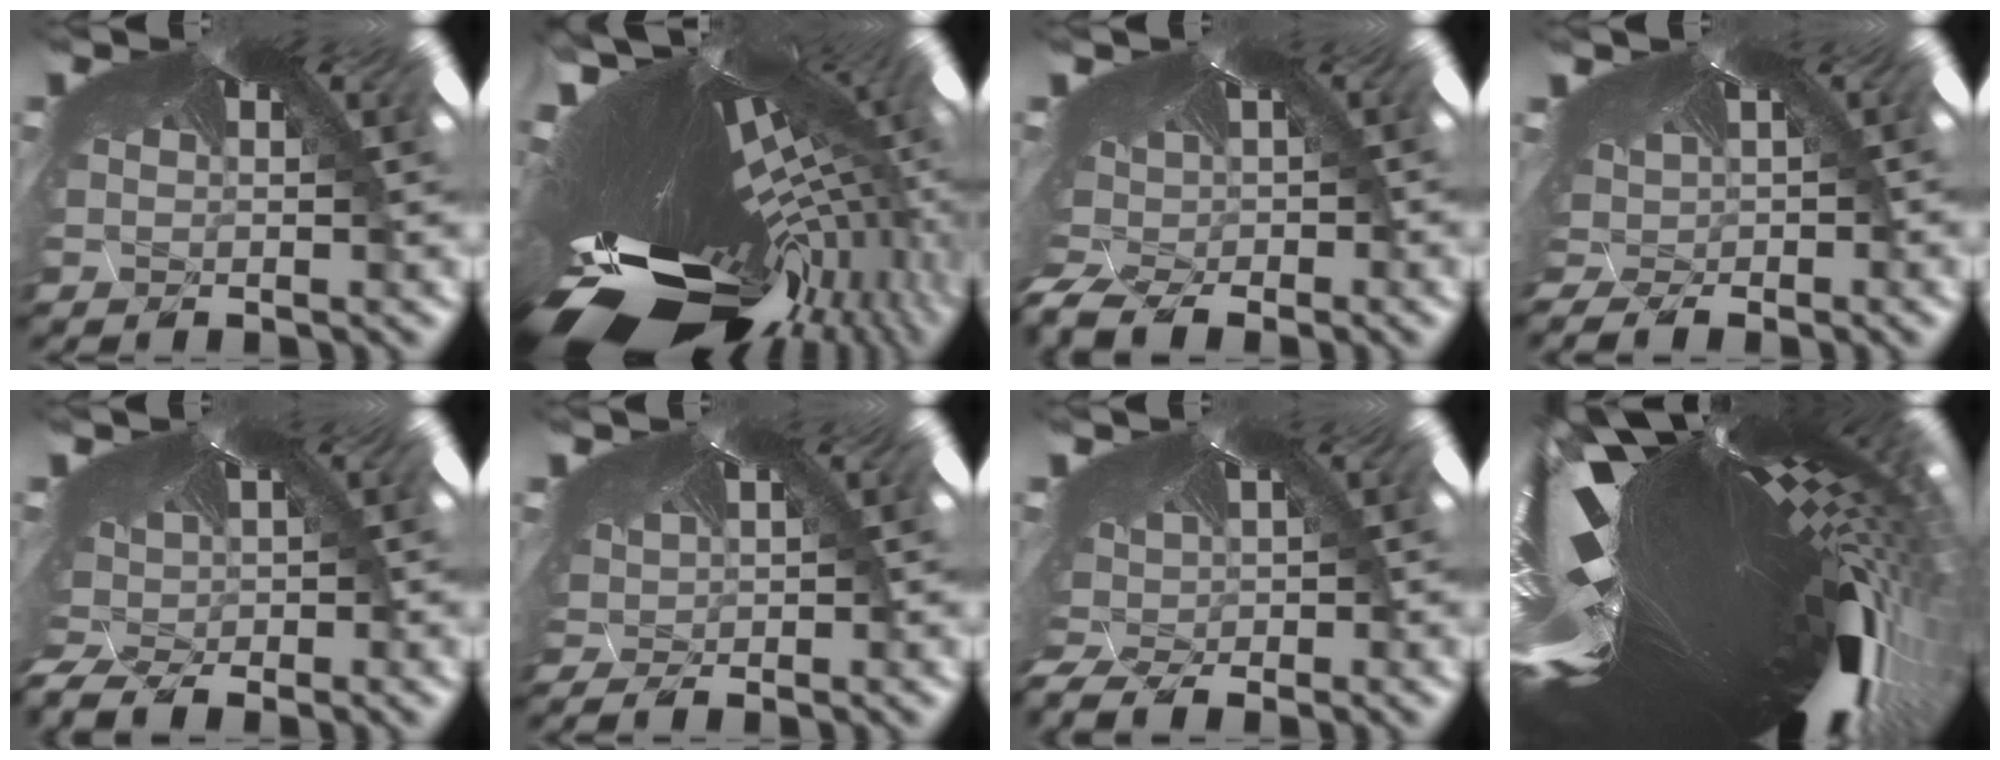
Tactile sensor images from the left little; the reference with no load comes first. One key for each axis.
{"total": 11.2, "fx": -10.7, "fy": 0.8, "fz": 3.1, "tx": -0.089, "ty": -0.118, "tz": -0.135}
{"total": 6.1, "fx": -5.1, "fy": 1.8, "fz": 2.7, "tx": -0.073, "ty": -0.061, "tz": -0.063}
{"total": 2.7, "fx": -2.1, "fy": 0.4, "fz": 1.6, "tx": -0.050, "ty": -0.026, "tz": -0.011}
{"total": 4.9, "fx": -4.1, "fy": 1.3, "fz": 2.4, "tx": -0.063, "ty": -0.049, "tz": -0.042}
{"total": 1.3, "fx": -0.4, "fy": 0.4, "fz": 1.2, "tx": -0.041, "ty": -0.005, "tz": 0.006}
{"total": 4.3, "fx": -3.5, "fy": 1.0, "fz": 2.2, "tx": -0.060, "ty": -0.039, "tz": -0.034}
{"total": 7.5, "fx": -5.8, "fy": 0.4, "fz": 4.8, "tx": -0.113, "ty": -0.101, "tz": -0.047}